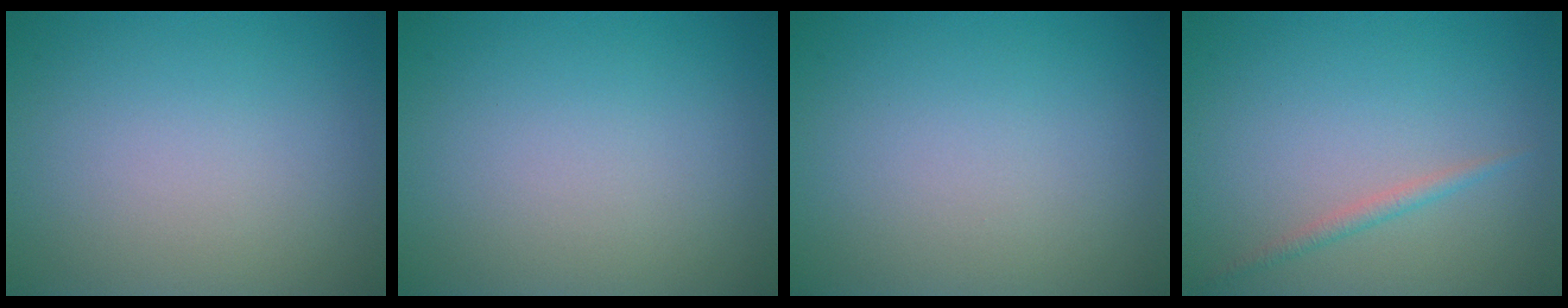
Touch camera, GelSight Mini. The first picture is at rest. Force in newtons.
{"total": 0.0}
{"total": 0.0}
{"total": 1.1, "press": 1.1, "slide": 0.0}